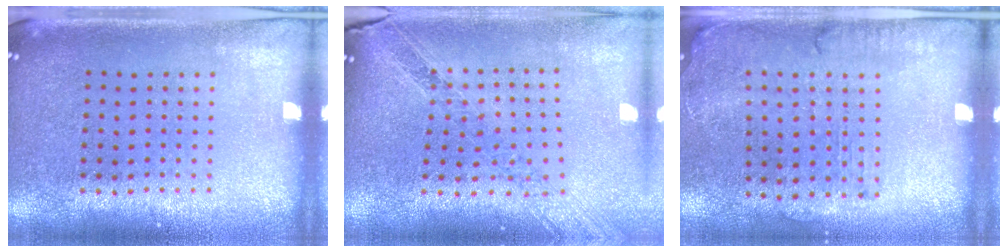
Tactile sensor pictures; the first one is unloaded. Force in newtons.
{"total": 1.2, "press": 1.2, "slide": 0.1}
{"total": 1.6, "press": 1.3, "slide": 1.0}